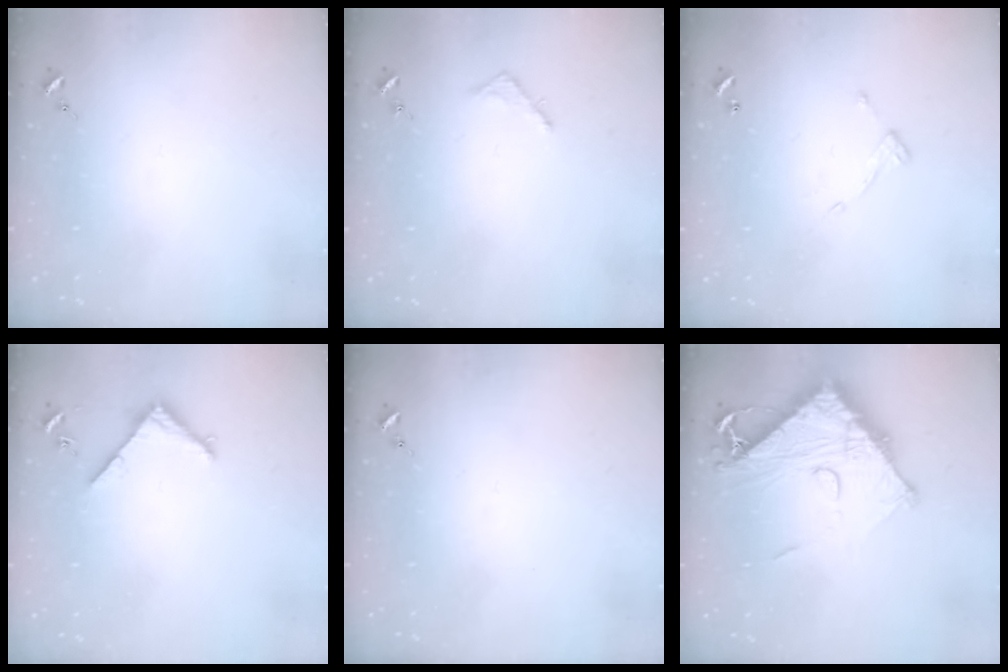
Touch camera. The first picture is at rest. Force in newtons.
{"total": 2.5, "press": 2.5, "slide": 0.2}
{"total": 7.2, "press": 7.2, "slide": 0.5}
{"total": 3.6, "press": 3.6, "slide": 0.3}
{"total": 0.0}
{"total": 15.0, "press": 14.9, "slide": 1.4}